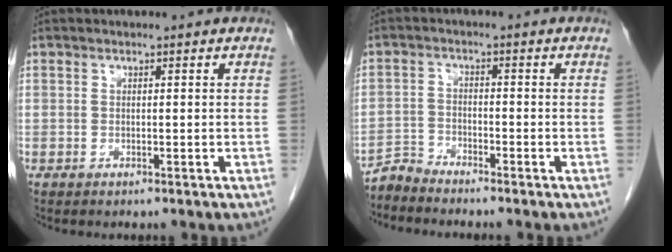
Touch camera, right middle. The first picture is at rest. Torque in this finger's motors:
{"motor_torque": [-0.05, 0.24, -0.08, -0.02]}